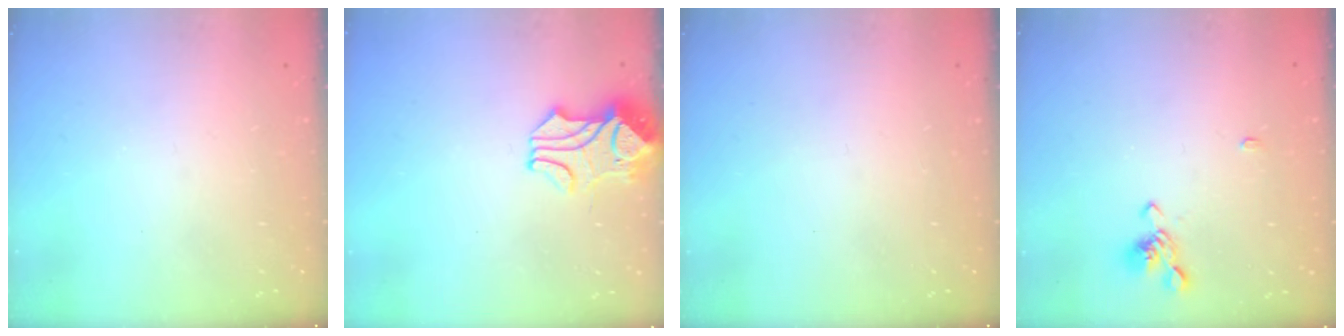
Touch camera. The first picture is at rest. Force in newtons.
{"total": 2.3, "press": 2.0, "slide": 1.2}
{"total": 0.0}
{"total": 1.1, "press": 0.7, "slide": 0.9}